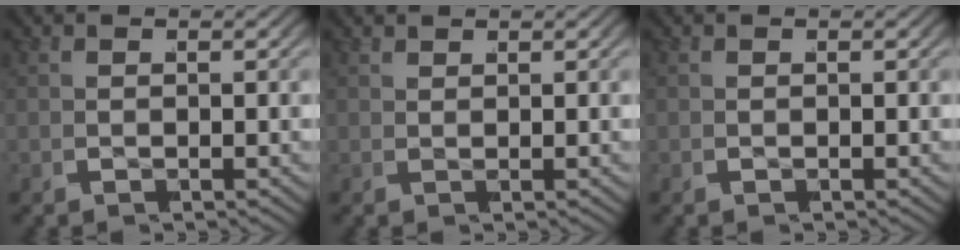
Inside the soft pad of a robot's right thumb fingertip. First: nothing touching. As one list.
[{"total": 1.2, "force": [1.0, -0.5, -0.5], "torque": [0.014, 0.004, 0.020]}, {"total": 0.0}]